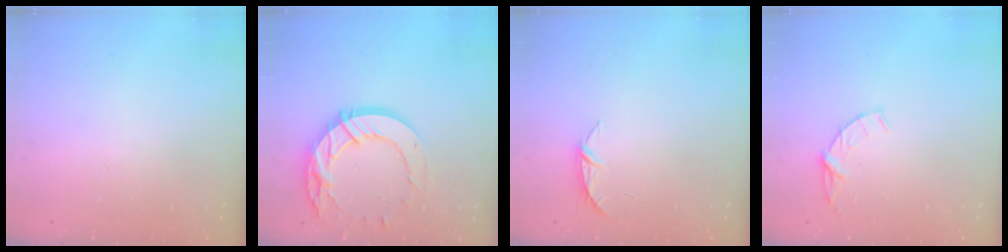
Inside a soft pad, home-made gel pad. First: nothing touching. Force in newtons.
{"total": 16.8, "press": 16.8, "slide": 1.4}
{"total": 4.2, "press": 4.2, "slide": 0.5}
{"total": 4.5, "press": 4.5, "slide": 0.5}